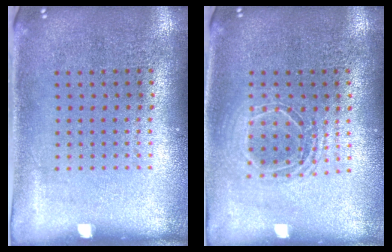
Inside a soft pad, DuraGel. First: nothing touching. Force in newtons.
{"total": 1.7, "press": 1.4, "slide": 0.9}